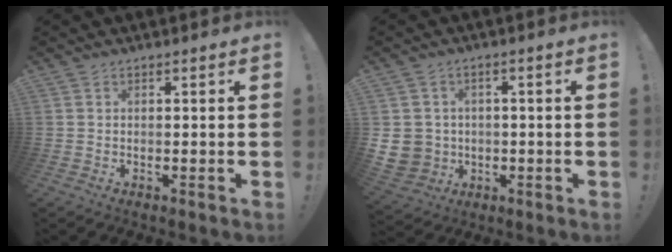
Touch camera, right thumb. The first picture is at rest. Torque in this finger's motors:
{"motor_torque": [2.58, 2.42, 0.60, 0.02, 0.46]}